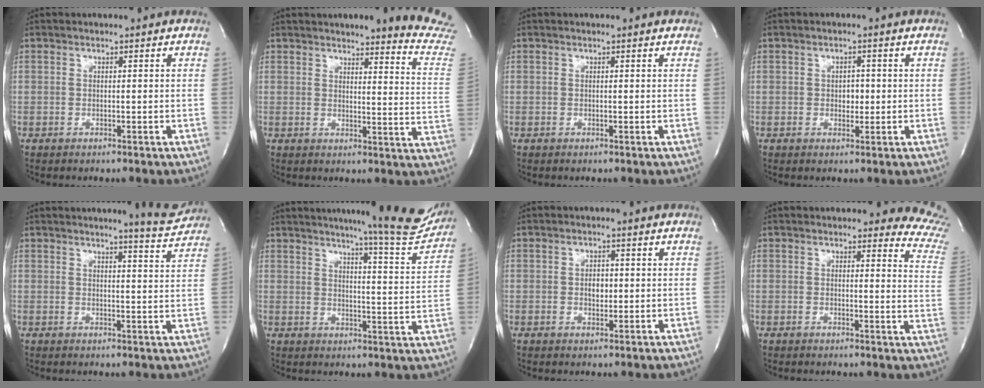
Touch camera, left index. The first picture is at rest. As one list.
[{"total": 13.6, "force": [12.8, -0.1, 4.6], "torque": [-0.044, -0.097, 0.125]}, {"total": 0.8, "force": [0.7, 0.0, 0.3], "torque": [-0.010, 0.005, 0.006]}, {"total": 1.9, "force": [0.0, 1.3, 1.4], "torque": [-0.017, 0.002, 0.002]}, {"total": 5.6, "force": [5.4, -0.4, 1.6], "torque": [-0.031, -0.027, 0.057]}, {"total": 17.1, "force": [15.5, 0.1, 7.3], "torque": [-0.095, -0.060, 0.182]}, {"total": 2.2, "force": [0.0, 1.4, 1.6], "torque": [-0.026, 0.001, 0.003]}, {"total": 10.3, "force": [9.9, 1.9, 2.1], "torque": [0.012, -0.077, 0.061]}]